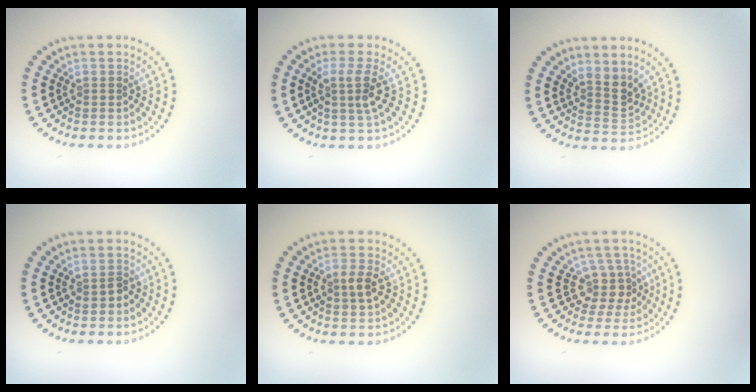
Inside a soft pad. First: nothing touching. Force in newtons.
{"total": 2.7, "press": 2.1, "slide": 1.7}
{"total": 2.7, "press": 2.0, "slide": 1.7}
{"total": 1.1, "press": 1.1, "slide": 0.3}
{"total": 2.0, "press": 2.0, "slide": 0.2}
{"total": 2.8, "press": 2.1, "slide": 1.9}